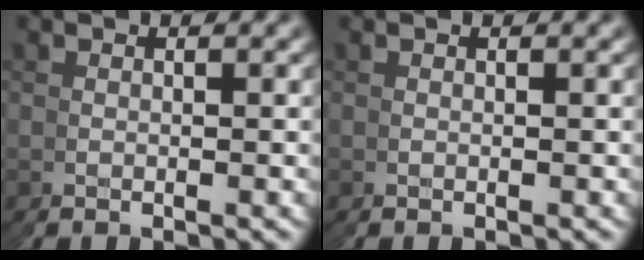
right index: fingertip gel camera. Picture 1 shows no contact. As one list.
[{"total": 0.0}]